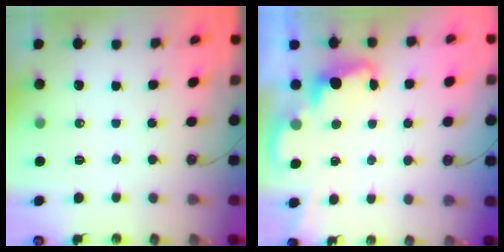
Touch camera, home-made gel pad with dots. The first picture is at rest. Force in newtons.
{"total": 2.4, "press": 2.4, "slide": 0.6}